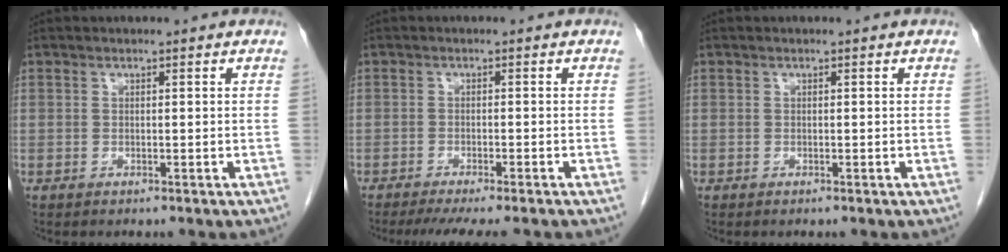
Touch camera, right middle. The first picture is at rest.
{"total": 8.6, "force": [-7.3, 0.5, 4.5], "torque": [-0.052, -0.015, -0.103]}
{"total": 0.0}